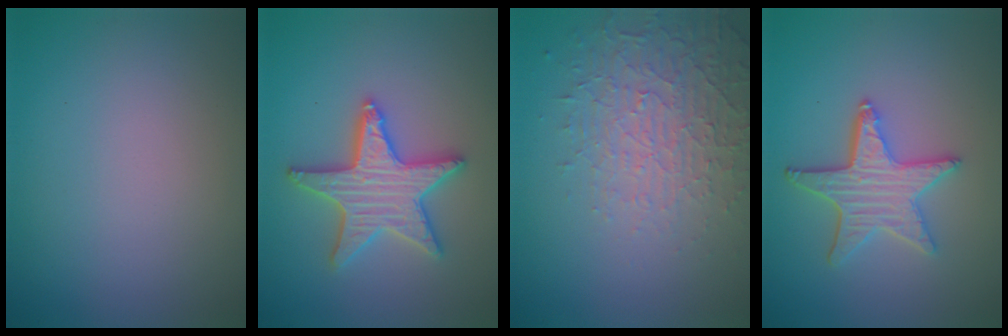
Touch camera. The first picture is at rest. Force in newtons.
{"total": 5.2, "press": 5.1, "slide": 0.8}
{"total": 4.5, "press": 3.3, "slide": 3.1}
{"total": 4.1, "press": 3.6, "slide": 1.8}